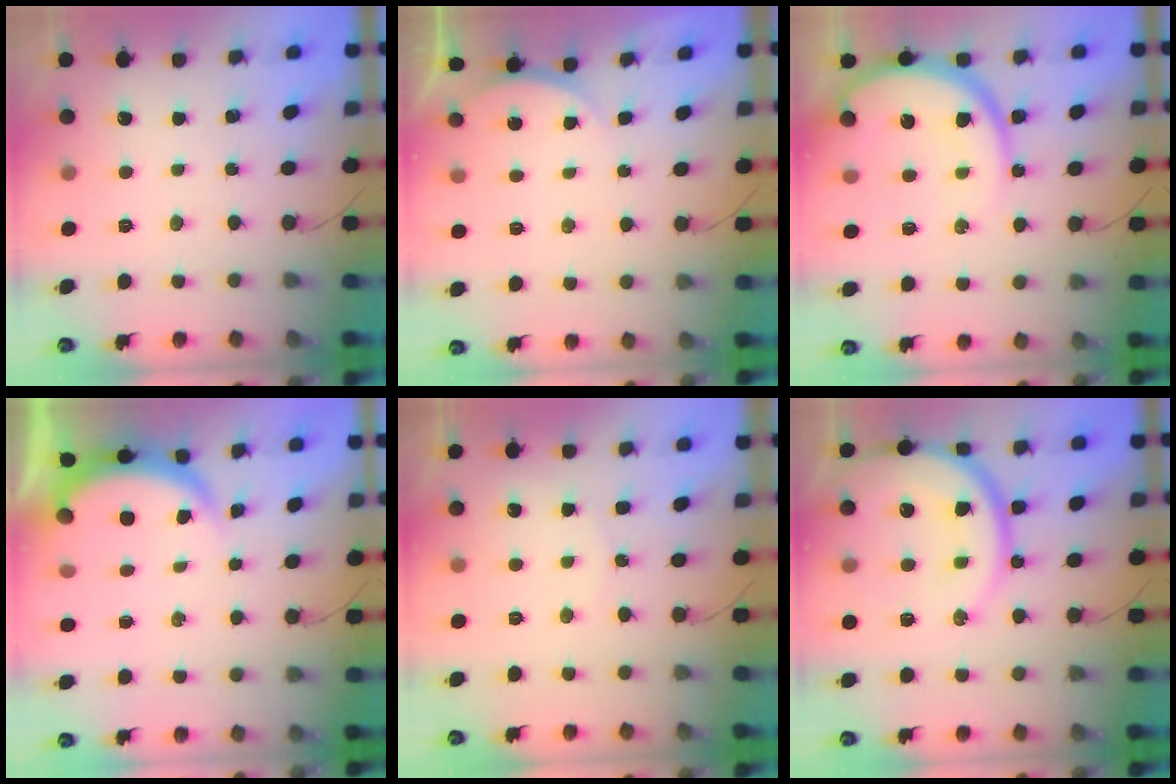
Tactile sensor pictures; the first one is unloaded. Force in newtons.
{"total": 2.8, "press": 2.1, "slide": 1.7}
{"total": 13.3, "press": 13.2, "slide": 1.4}
{"total": 4.9, "press": 4.8, "slide": 0.7}
{"total": 4.2, "press": 4.1, "slide": 0.5}
{"total": 22.1, "press": 21.7, "slide": 4.4}